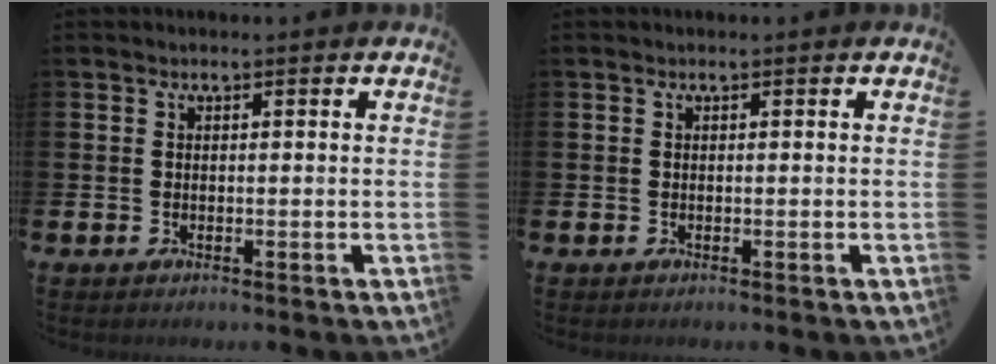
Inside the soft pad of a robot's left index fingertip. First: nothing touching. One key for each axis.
{"total": 0.0}